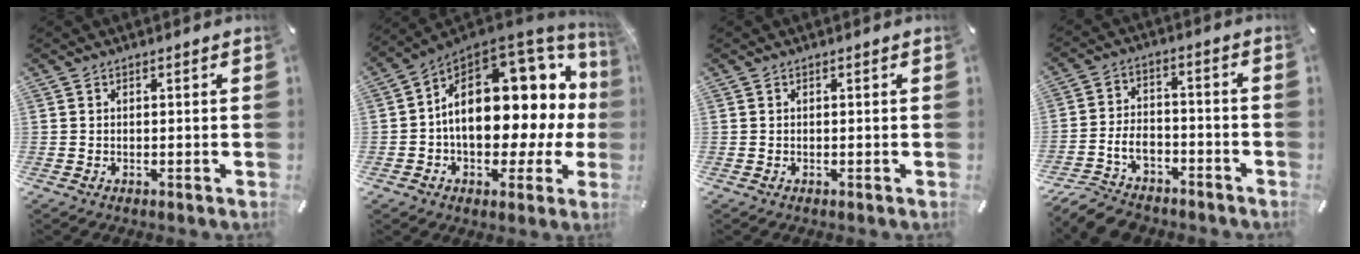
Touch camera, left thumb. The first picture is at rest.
{"total": 19.7, "force": [3.1, 12.6, 14.8], "torque": [-0.201, -0.046, 0.055]}
{"total": 0.0}
{"total": 9.8, "force": [-6.6, 5.9, 4.4], "torque": [-0.082, 0.037, -0.122]}